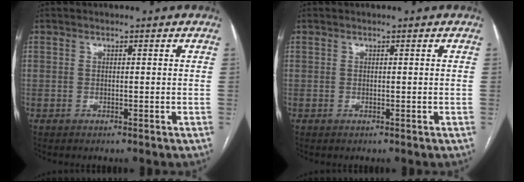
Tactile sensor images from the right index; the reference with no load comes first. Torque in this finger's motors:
{"motor_torque": [0.00, 0.00, 0.00, 0.00]}